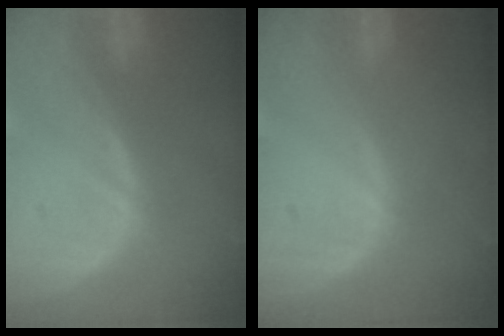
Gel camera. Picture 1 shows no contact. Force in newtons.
{"total": 0.0}